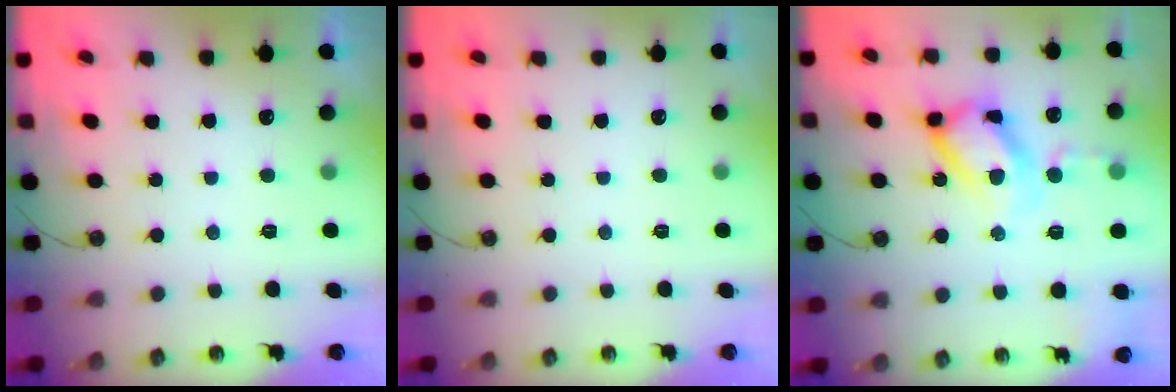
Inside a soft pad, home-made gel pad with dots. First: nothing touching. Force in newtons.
{"total": 0.0}
{"total": 17.7, "press": 17.6, "slide": 1.5}